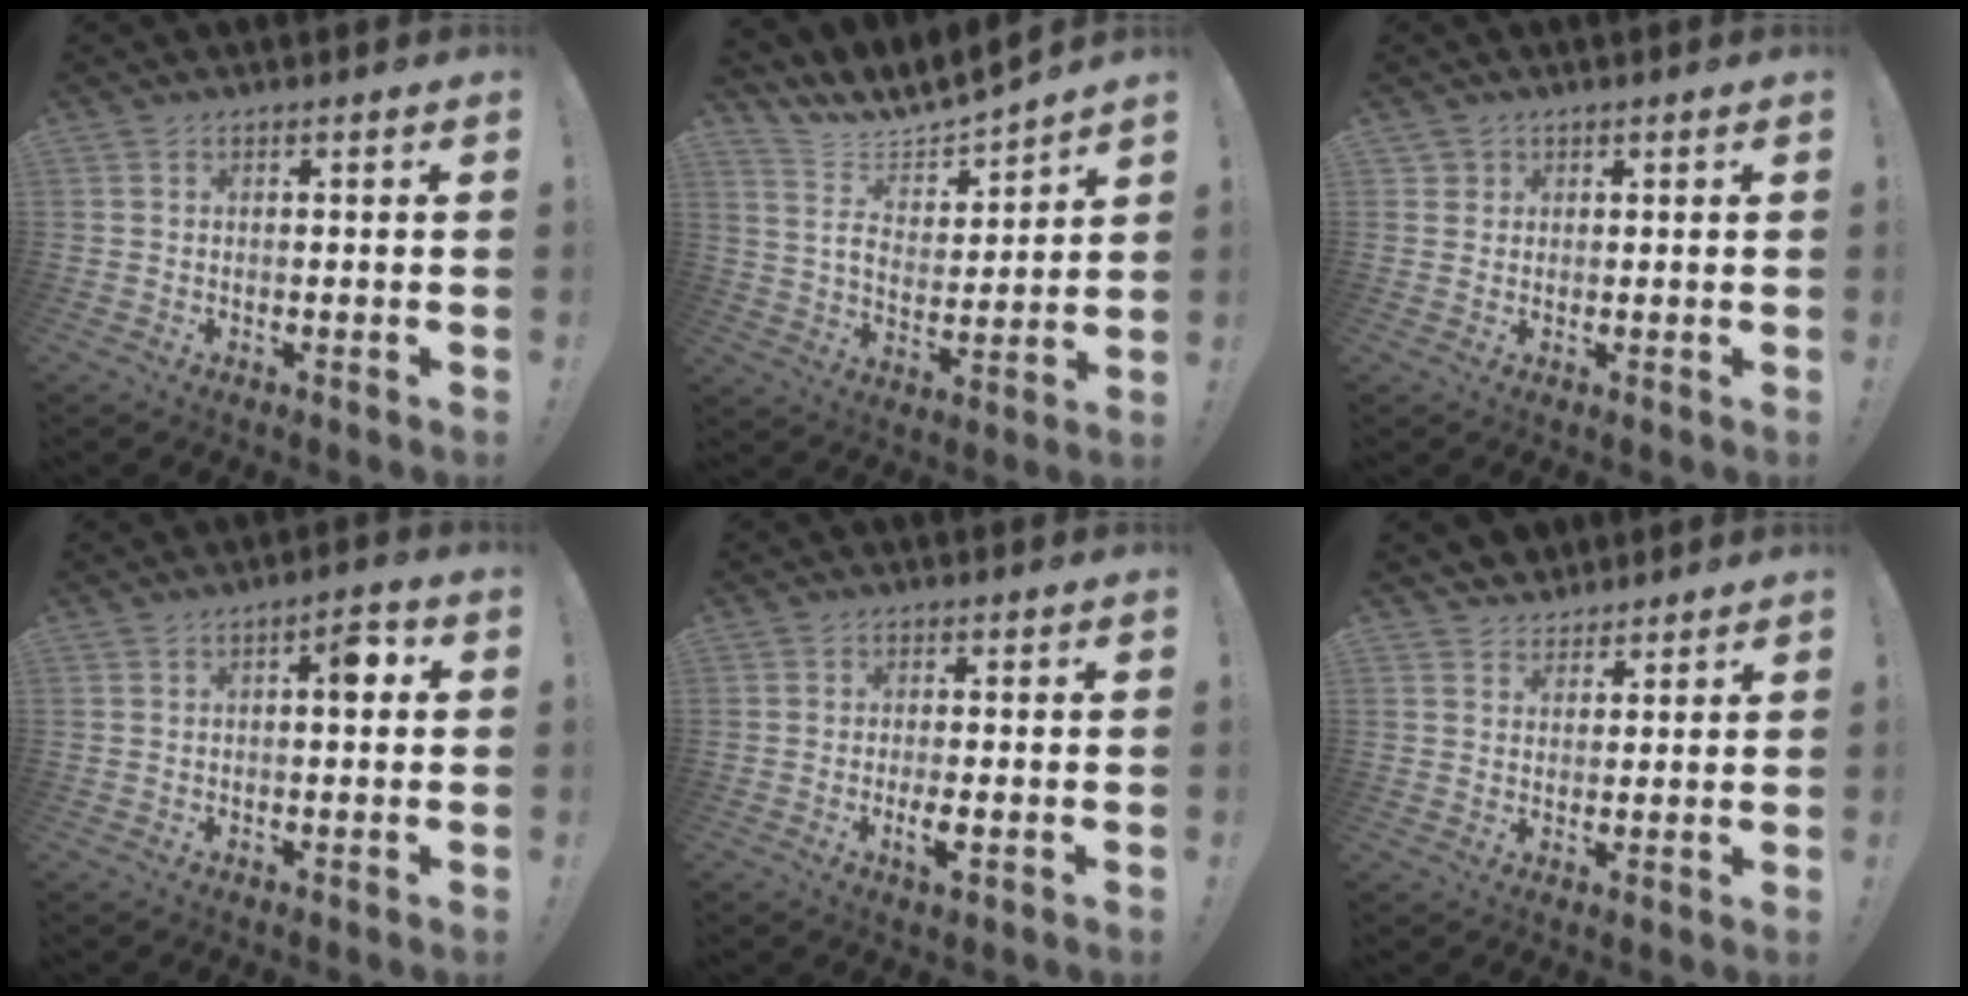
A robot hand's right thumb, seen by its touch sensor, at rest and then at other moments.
{"total": 8.8, "force": [8.3, 2.0, 2.5], "torque": [-0.067, -0.082, 0.146]}
{"total": 2.0, "force": [1.1, 1.6, 0.1], "torque": [-0.003, -0.004, 0.021]}
{"total": 5.0, "force": [1.0, 2.1, 4.4], "torque": [-0.050, 0.002, 0.006]}
{"total": 3.9, "force": [-1.3, 0.6, 3.6], "torque": [-0.060, -0.007, -0.024]}
{"total": 4.4, "force": [3.3, 2.9, -0.3], "torque": [-0.003, -0.024, 0.065]}